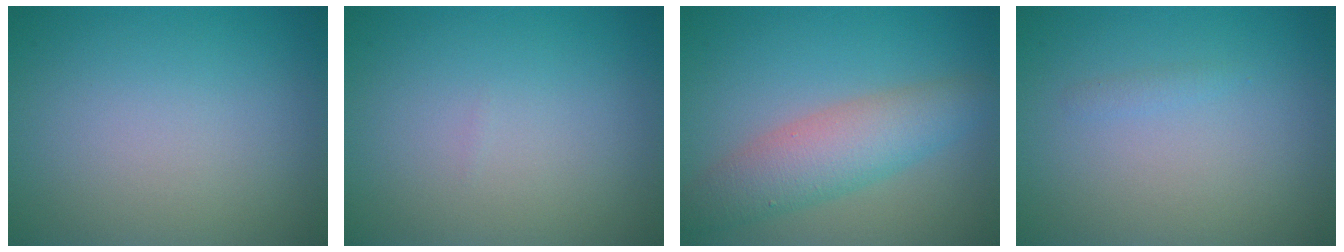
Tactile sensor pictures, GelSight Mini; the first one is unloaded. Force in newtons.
{"total": 0.0}
{"total": 5.0, "press": 5.0, "slide": 0.1}
{"total": 0.6, "press": 0.6, "slide": 0.0}